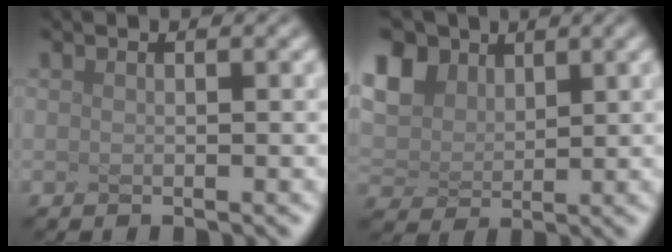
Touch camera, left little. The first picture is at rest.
{"total": 3.4, "force": [2.1, 2.3, 1.4], "torque": [-0.087, 0.008, 0.074]}